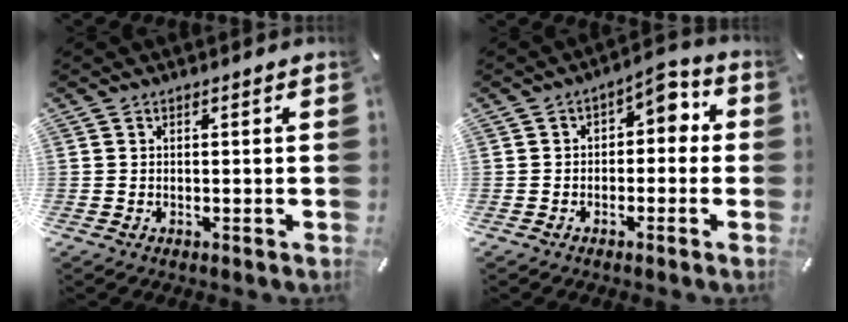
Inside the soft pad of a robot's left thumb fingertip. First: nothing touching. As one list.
[{"total": 4.7, "force": [0.5, 3.2, 3.4], "torque": [-0.049, -0.005, -0.003]}]